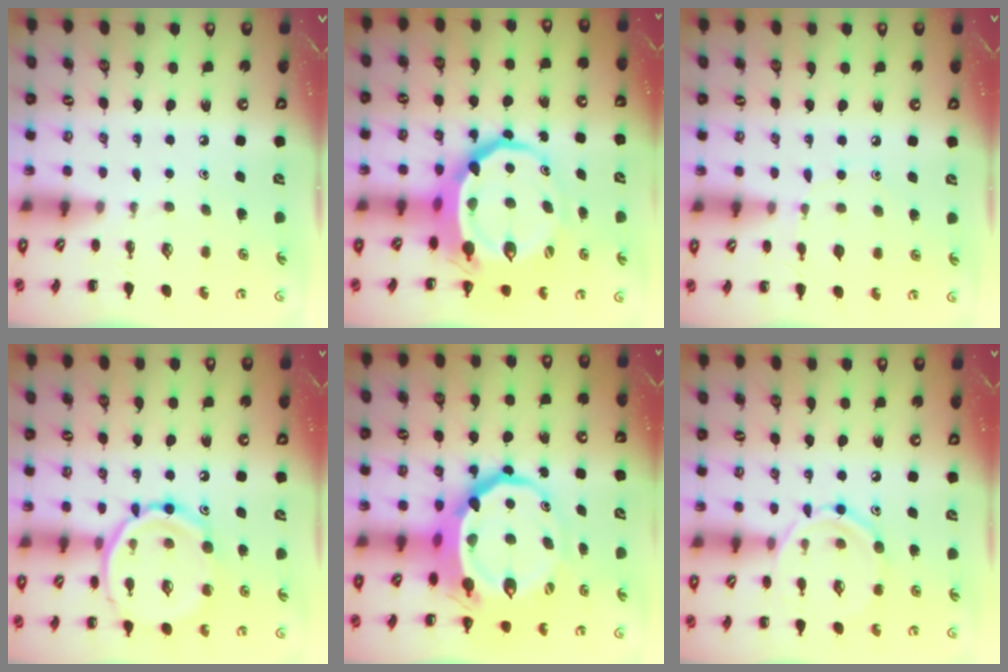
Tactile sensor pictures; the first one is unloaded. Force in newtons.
{"total": 12.2, "press": 11.8, "slide": 3.2}
{"total": 6.6, "press": 6.4, "slide": 1.8}
{"total": 17.6, "press": 17.5, "slide": 1.6}
{"total": 13.9, "press": 13.5, "slide": 3.3}
{"total": 11.6, "press": 11.5, "slide": 0.7}